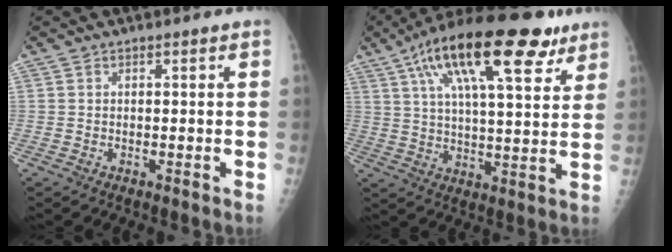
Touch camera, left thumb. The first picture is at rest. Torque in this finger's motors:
{"motor_torque": [0.54, 0.64, 1.76, -1.01, 0.52]}